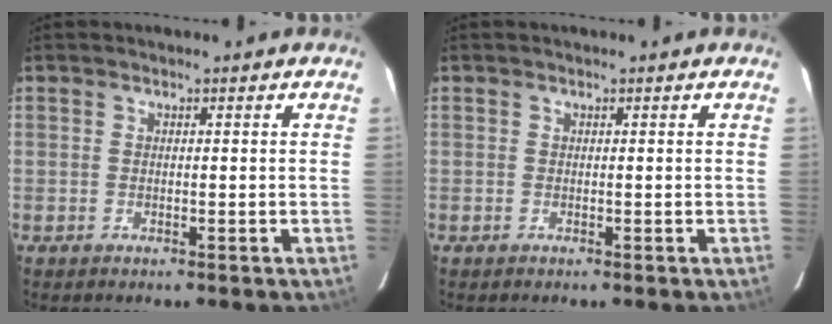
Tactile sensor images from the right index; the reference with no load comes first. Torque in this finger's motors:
{"motor_torque": [0.12, 0.09, 0.02, 0.01]}